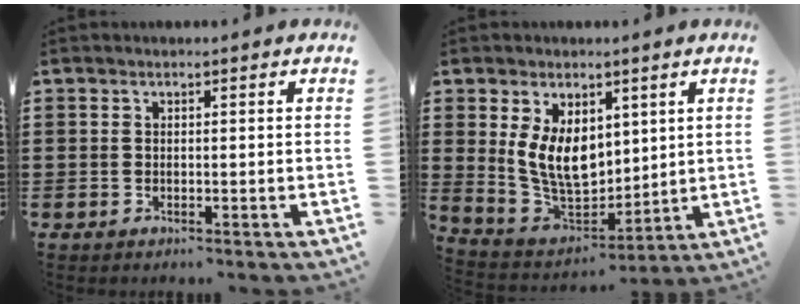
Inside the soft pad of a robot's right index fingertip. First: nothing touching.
{"total": 8.8, "force": [2.8, 5.8, 6.0], "torque": [-0.140, -0.006, 0.052]}